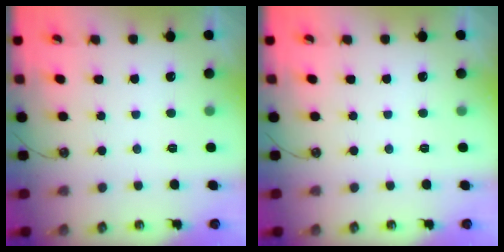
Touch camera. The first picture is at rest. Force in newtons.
{"total": 0.0}